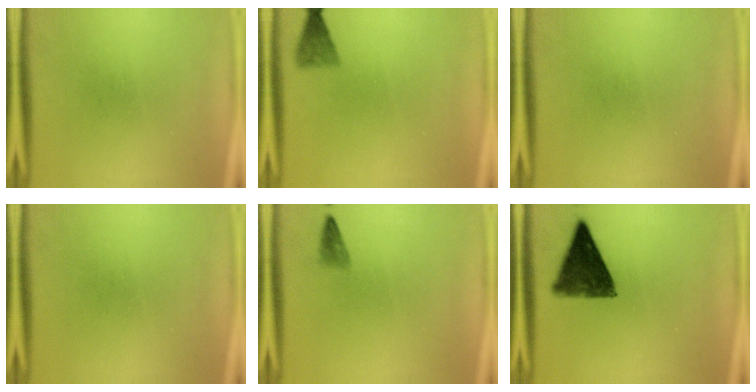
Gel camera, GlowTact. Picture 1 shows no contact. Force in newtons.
{"total": 2.5}
{"total": 0.0}
{"total": 0.0}
{"total": 1.2}
{"total": 10.3}